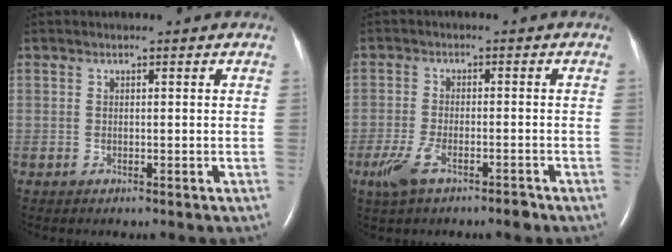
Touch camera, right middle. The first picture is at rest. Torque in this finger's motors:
{"motor_torque": [0.46, -0.28, 0.03, 0.03]}